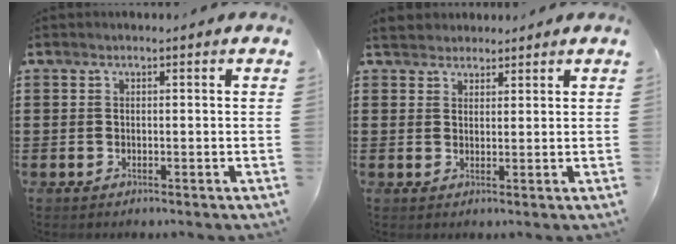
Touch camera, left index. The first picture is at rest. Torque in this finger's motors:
{"motor_torque": [1.14, -0.99, 1.05, 0.21]}